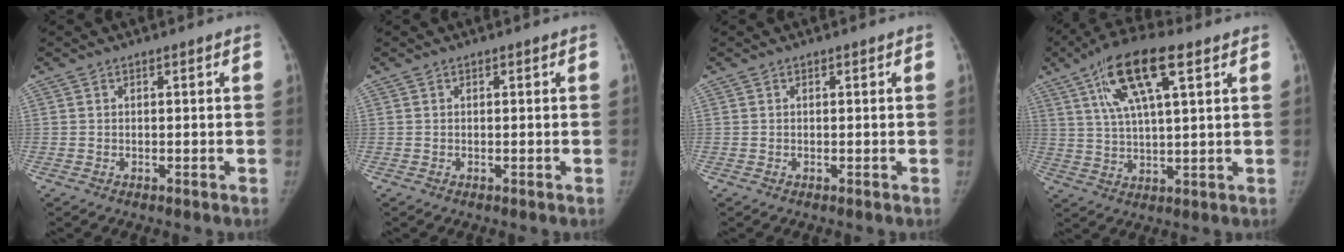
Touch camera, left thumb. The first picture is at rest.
{"total": 0.0}
{"total": 0.0}
{"total": 14.5, "force": [6.7, 4.4, 12.1], "torque": [-0.218, -0.004, 0.118]}